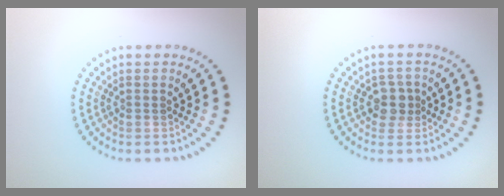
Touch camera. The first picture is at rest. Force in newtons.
{"total": 2.0, "press": 1.8, "slide": 0.8}